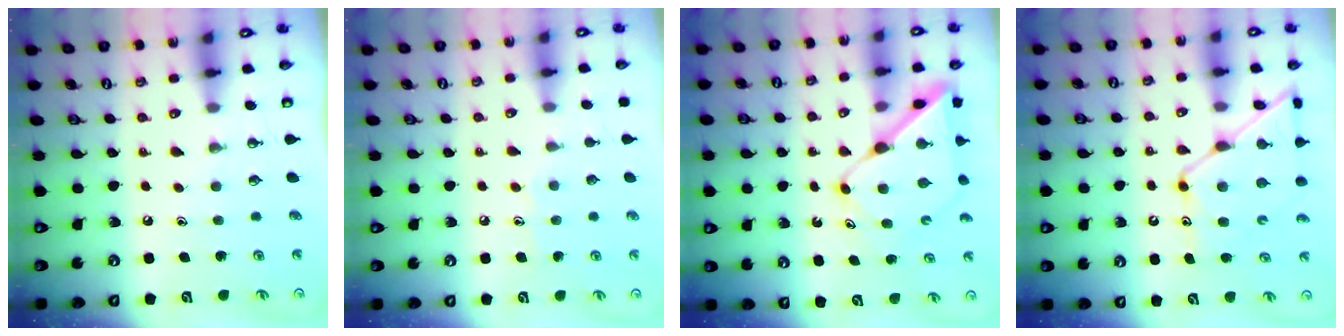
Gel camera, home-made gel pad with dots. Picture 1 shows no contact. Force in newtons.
{"total": 6.2, "press": 6.2, "slide": 0.7}
{"total": 12.6, "press": 12.5, "slide": 1.0}
{"total": 13.4, "press": 13.4, "slide": 0.9}